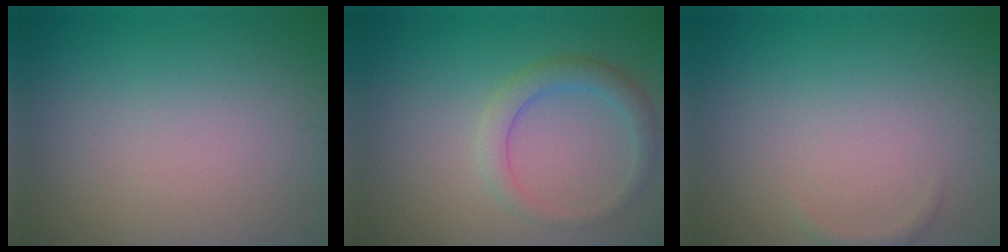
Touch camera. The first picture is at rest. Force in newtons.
{"total": 2.6, "press": 2.6, "slide": 0.2}
{"total": 0.6, "press": 0.6, "slide": 0.1}